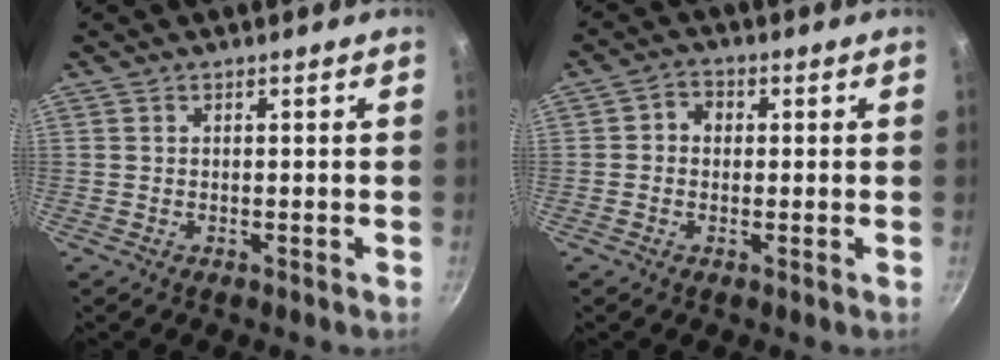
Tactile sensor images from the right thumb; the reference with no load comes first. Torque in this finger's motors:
{"motor_torque": [-0.29, 0.27, -0.10, -0.08, 0.03]}